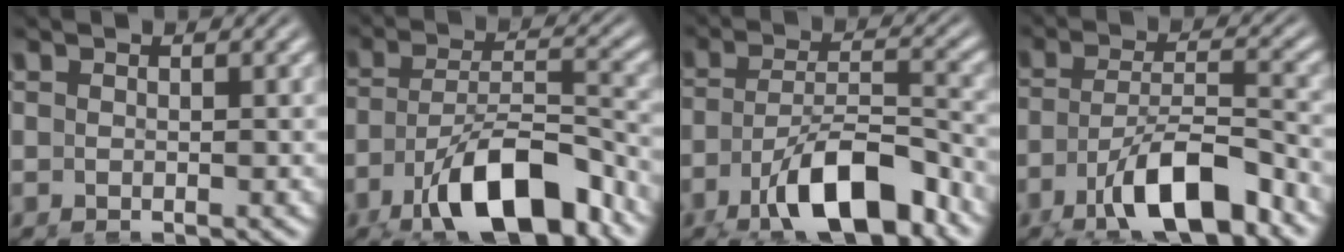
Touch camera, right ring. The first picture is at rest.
{"total": 8.2, "force": [-4.2, 3.2, 6.3], "torque": [-0.101, -0.027, -0.063]}
{"total": 7.3, "force": [-3.9, 2.7, 5.5], "torque": [-0.089, -0.024, -0.059]}
{"total": 6.5, "force": [-3.5, 2.2, 5.0], "torque": [-0.080, -0.023, -0.054]}